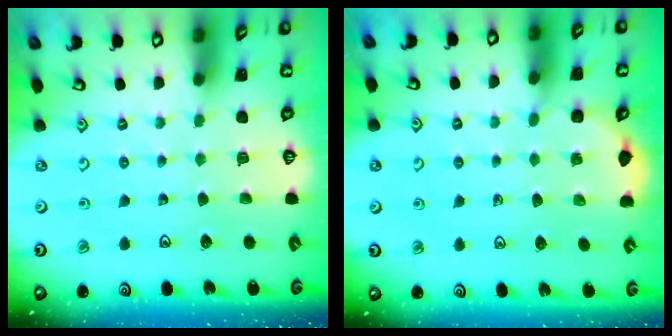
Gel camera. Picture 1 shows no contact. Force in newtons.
{"total": 3.3, "press": 2.9, "slide": 1.5}